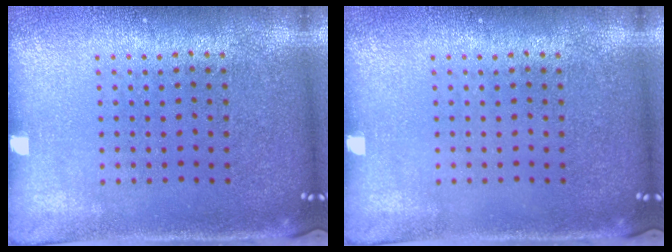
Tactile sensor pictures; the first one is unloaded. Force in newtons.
{"total": 0.0}